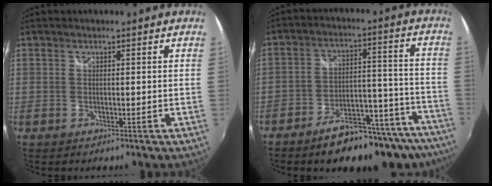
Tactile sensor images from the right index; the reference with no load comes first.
{"total": 19.6, "force": [-15.9, 6.3, 9.5], "torque": [-0.128, 0.025, -0.198]}